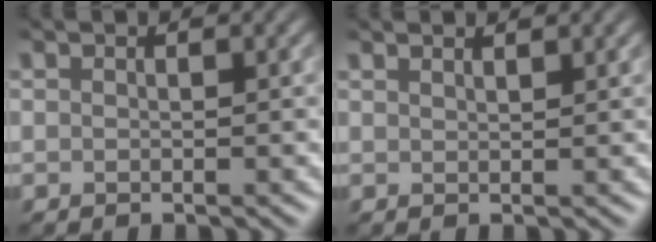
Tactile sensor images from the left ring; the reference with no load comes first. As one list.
[{"total": 1.0, "force": [1.0, -0.2, 0.1], "torque": [-0.008, -0.002, 0.020]}]